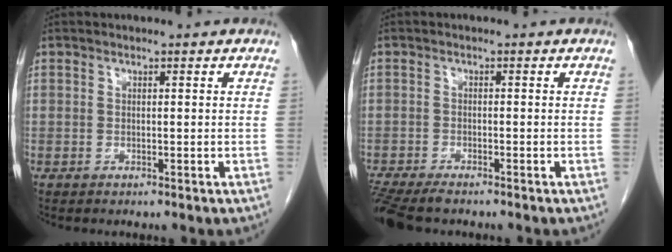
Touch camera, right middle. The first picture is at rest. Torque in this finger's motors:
{"motor_torque": [0.06, -0.02, 0.04, 0.01]}